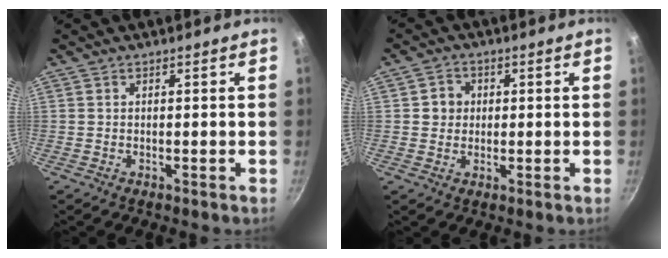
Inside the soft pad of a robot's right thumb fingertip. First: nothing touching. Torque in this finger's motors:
{"motor_torque": [-0.74, 0.12, -0.21, 0.21, -0.04]}